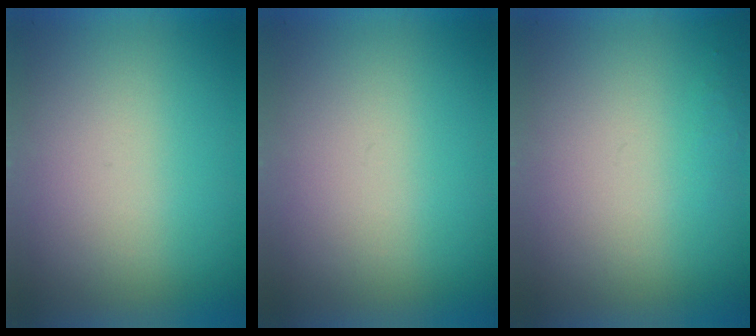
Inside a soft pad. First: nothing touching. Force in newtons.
{"total": 0.0}
{"total": 1.0}